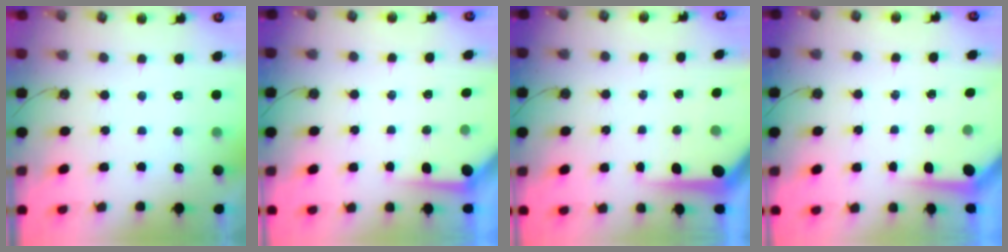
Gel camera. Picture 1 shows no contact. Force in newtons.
{"total": 3.4, "press": 3.4, "slide": 0.4}
{"total": 6.2, "press": 6.2, "slide": 0.6}
{"total": 3.6, "press": 3.6, "slide": 0.3}